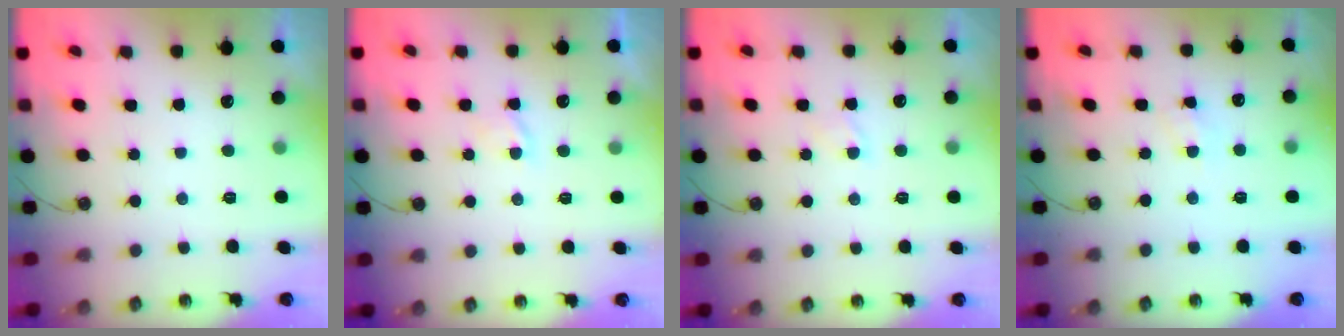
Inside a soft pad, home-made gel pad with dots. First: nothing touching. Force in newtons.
{"total": 2.8, "press": 2.8, "slide": 0.4}
{"total": 2.7, "press": 2.7, "slide": 0.4}
{"total": 4.3, "press": 4.2, "slide": 0.6}